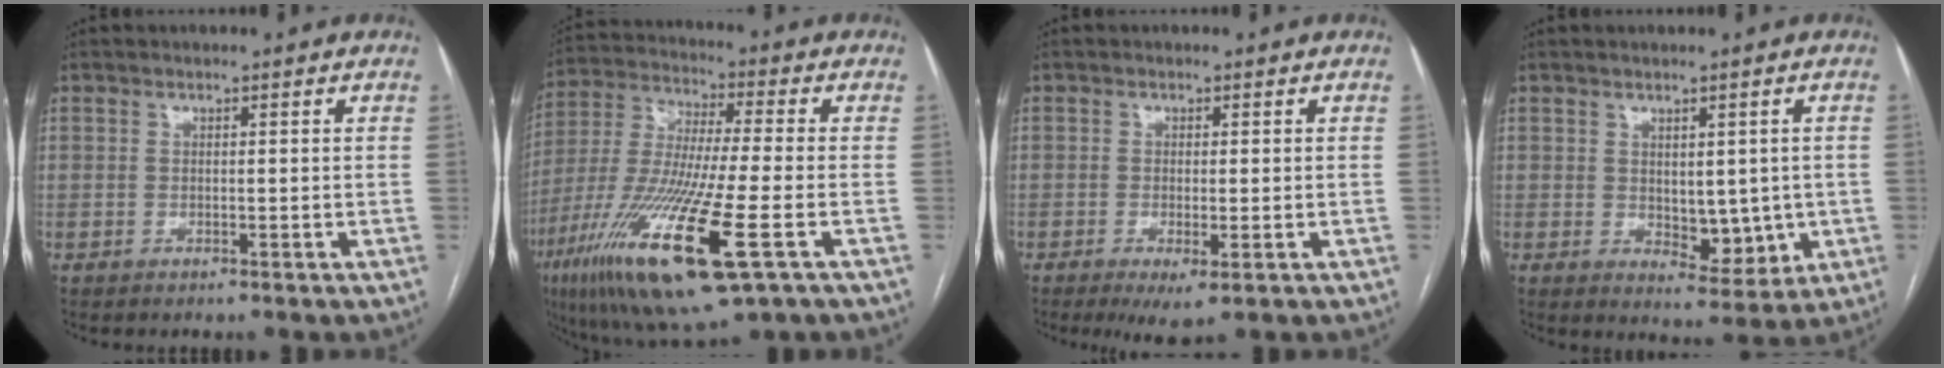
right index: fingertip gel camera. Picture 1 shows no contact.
{"total": 21.8, "force": [-9.0, 2.7, 19.6], "torque": [-0.421, -0.047, -0.158]}
{"total": 4.2, "force": [-2.0, 0.9, 3.6], "torque": [-0.056, -0.011, -0.026]}
{"total": 6.0, "force": [-0.3, 3.4, 4.9], "torque": [-0.058, -0.007, 0.012]}